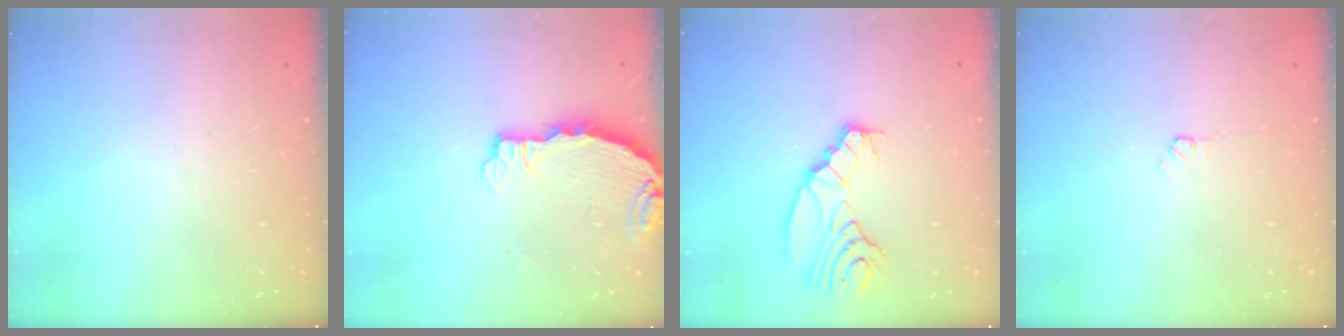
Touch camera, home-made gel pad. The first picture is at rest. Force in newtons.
{"total": 3.7, "press": 3.7, "slide": 0.4}
{"total": 9.7, "press": 9.7, "slide": 0.8}
{"total": 2.3, "press": 2.3, "slide": 0.3}